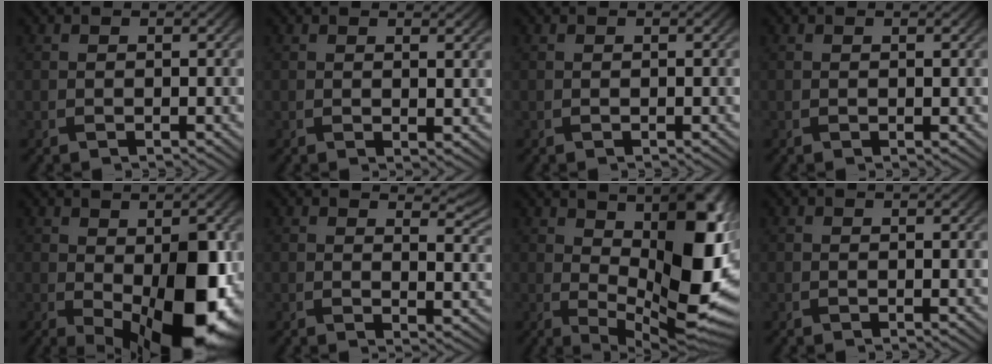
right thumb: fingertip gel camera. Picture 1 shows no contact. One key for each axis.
{"total": 1.6, "fx": 0.9, "fy": 0.3, "fz": 1.3, "tx": -0.020, "ty": -0.005, "tz": 0.017}
{"total": 0.0}
{"total": 0.0}
{"total": 14.9, "fx": -3.1, "fy": 7.4, "fz": 12.6, "tx": -0.168, "ty": -0.031, "tz": -0.025}
{"total": 5.2, "fx": 3.6, "fy": 1.7, "fz": 3.3, "tx": -0.046, "ty": -0.005, "tz": 0.057}
{"total": 16.5, "fx": 2.4, "fy": 7.4, "fz": 14.5, "tx": -0.190, "ty": -0.002, "tz": 0.043}
{"total": 0.7, "fx": 0.0, "fy": 0.1, "fz": 0.7, "tx": -0.010, "ty": -0.001, "tz": 0.000}